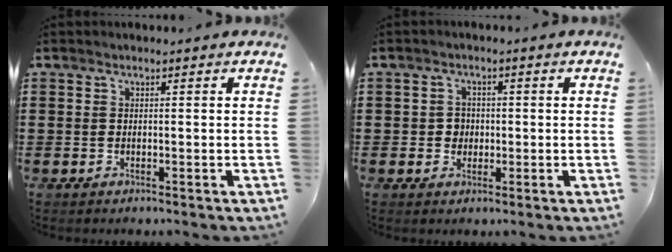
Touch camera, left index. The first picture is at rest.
{"total": 2.4, "force": [-0.1, 2.2, 0.9], "torque": [-0.026, 0.006, -0.005]}